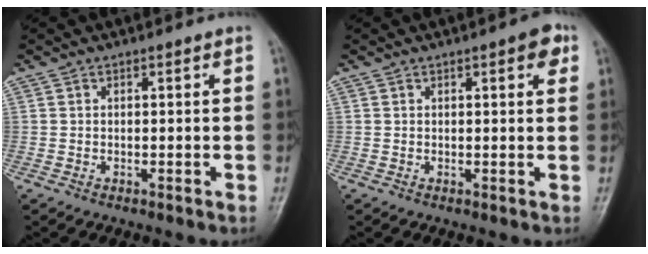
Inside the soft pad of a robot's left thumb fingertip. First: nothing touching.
{"total": 3.5, "force": [1.5, 1.1, 2.9], "torque": [-0.030, -0.001, 0.014]}